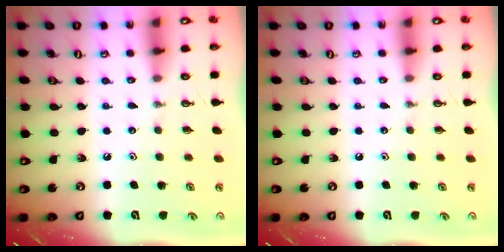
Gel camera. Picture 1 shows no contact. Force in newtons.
{"total": 0.0}